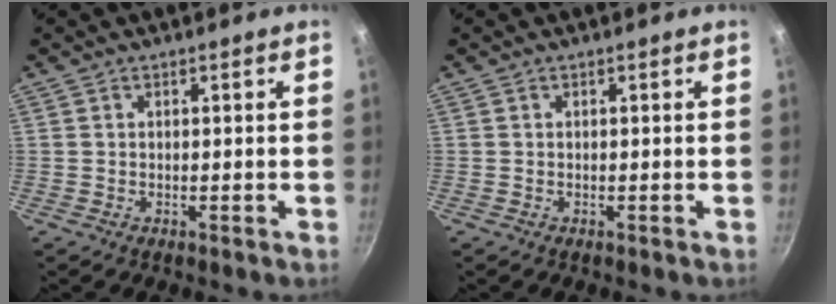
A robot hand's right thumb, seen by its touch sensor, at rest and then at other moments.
{"total": 0.0}